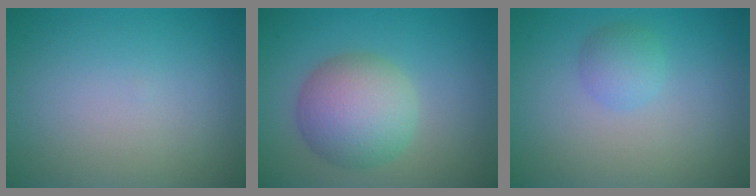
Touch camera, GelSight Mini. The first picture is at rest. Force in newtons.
{"total": 6.2, "press": 6.2, "slide": 0.2}
{"total": 1.9, "press": 1.9, "slide": 0.1}